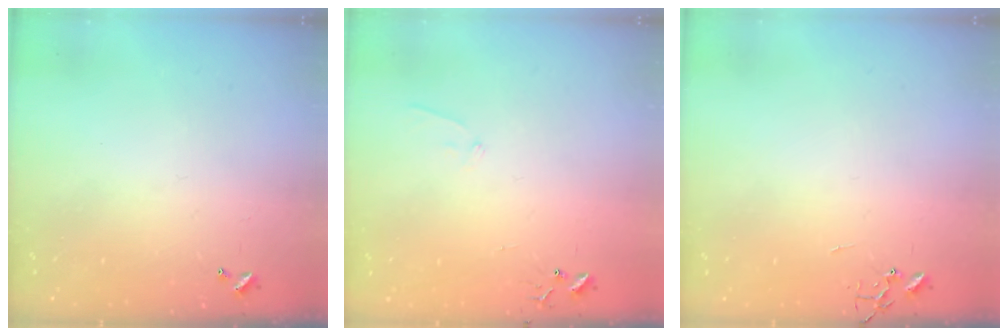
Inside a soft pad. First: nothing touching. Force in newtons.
{"total": 6.0, "press": 5.9, "slide": 0.8}
{"total": 0.0}